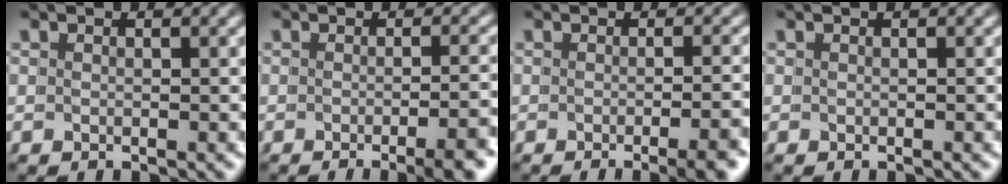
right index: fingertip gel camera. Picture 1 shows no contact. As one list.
[{"total": 4.1, "force": [-3.4, -0.7, 2.3], "torque": [-0.012, -0.001, -0.050]}, {"total": 3.6, "force": [-2.9, -0.8, 2.0], "torque": [-0.008, -0.001, -0.044]}, {"total": 0.0}]